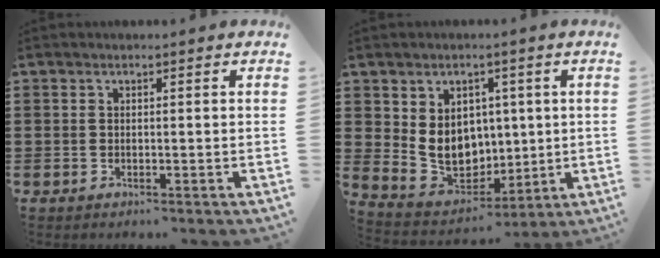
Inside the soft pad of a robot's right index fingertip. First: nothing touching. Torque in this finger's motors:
{"motor_torque": [0.96, 1.14, 0.26, 0.11]}